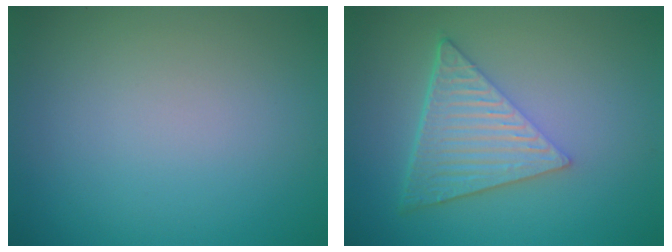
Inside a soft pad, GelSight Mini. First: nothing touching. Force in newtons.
{"total": 6.4, "press": 4.3, "slide": 4.7}